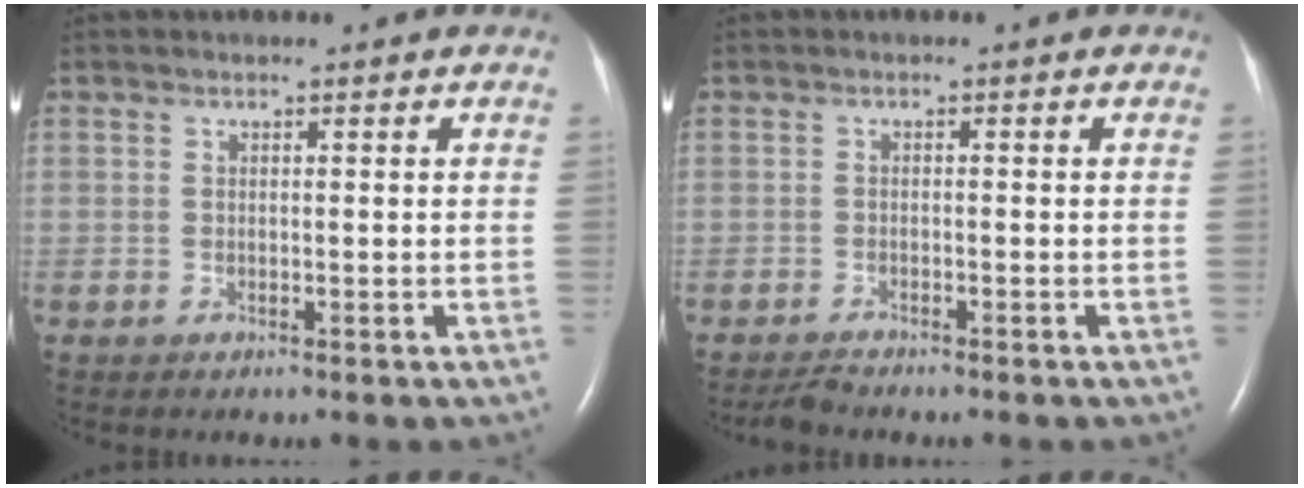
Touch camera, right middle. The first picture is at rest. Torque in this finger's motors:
{"motor_torque": [0.05, -0.05, -0.03, -0.01]}